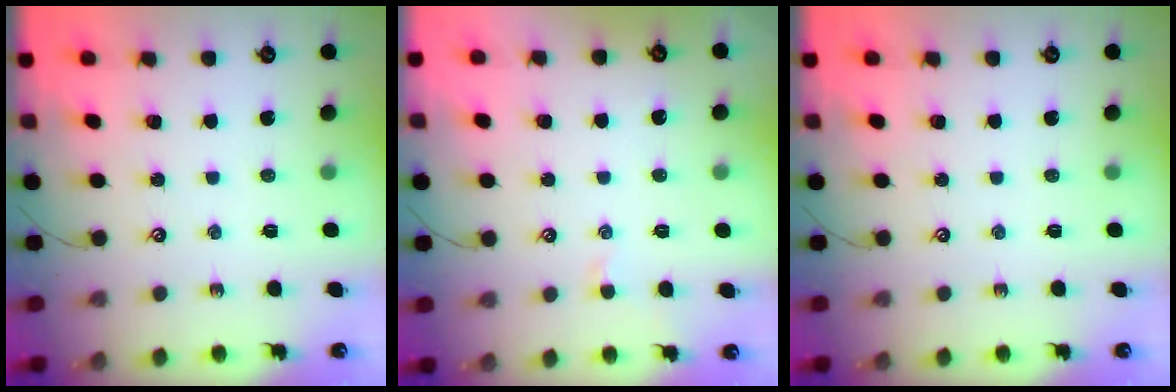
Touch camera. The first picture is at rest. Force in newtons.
{"total": 1.9, "press": 1.9, "slide": 0.3}
{"total": 0.0}